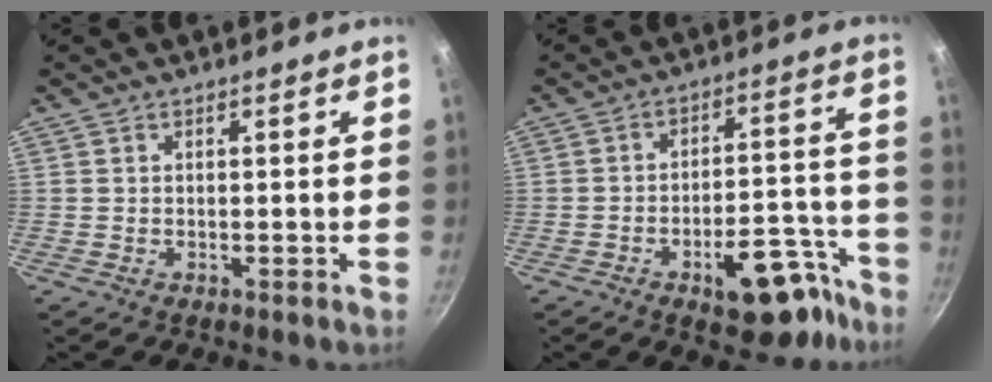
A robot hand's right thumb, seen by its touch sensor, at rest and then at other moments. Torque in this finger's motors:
{"motor_torque": [1.58, 0.92, 0.84, -0.89, 0.22]}